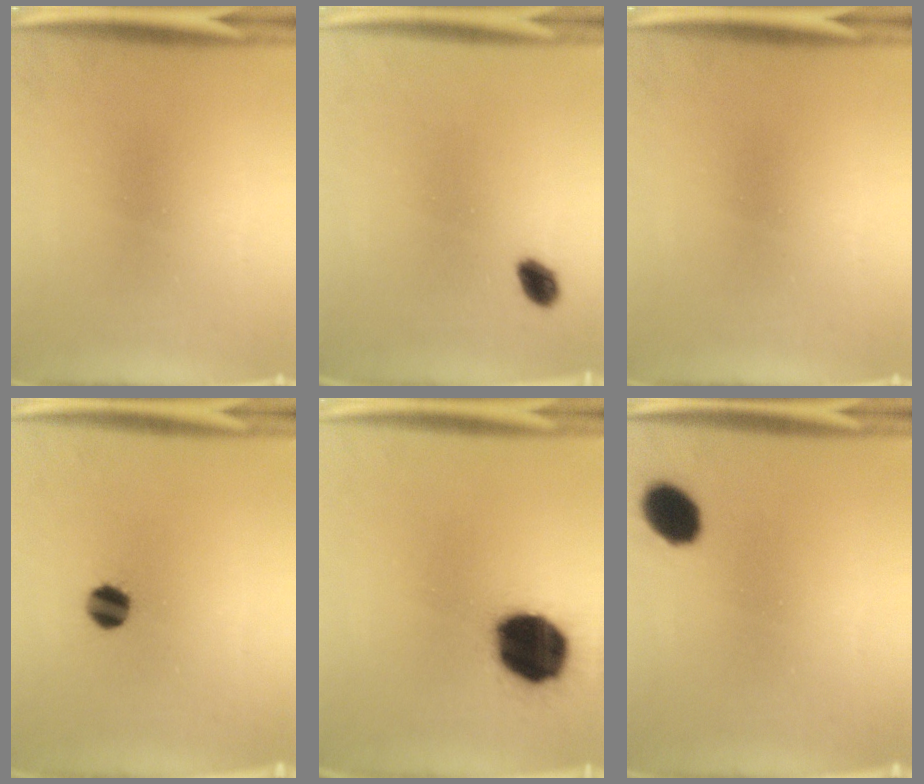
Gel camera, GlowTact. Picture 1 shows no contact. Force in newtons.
{"total": 2.8}
{"total": 0.0}
{"total": 6.0}
{"total": 19.6}
{"total": 7.3}